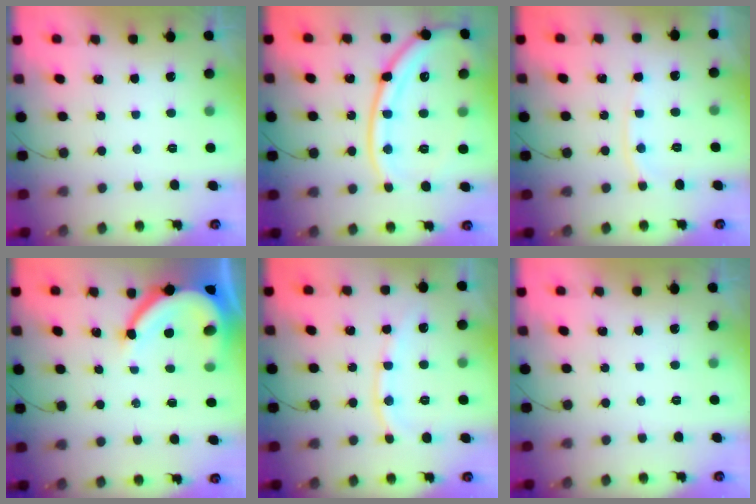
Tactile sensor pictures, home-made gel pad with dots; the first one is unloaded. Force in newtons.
{"total": 19.5, "press": 19.5, "slide": 1.3}
{"total": 6.2, "press": 6.1, "slide": 1.0}
{"total": 10.2, "press": 10.1, "slide": 1.1}
{"total": 9.5, "press": 9.4, "slide": 1.3}
{"total": 0.0}